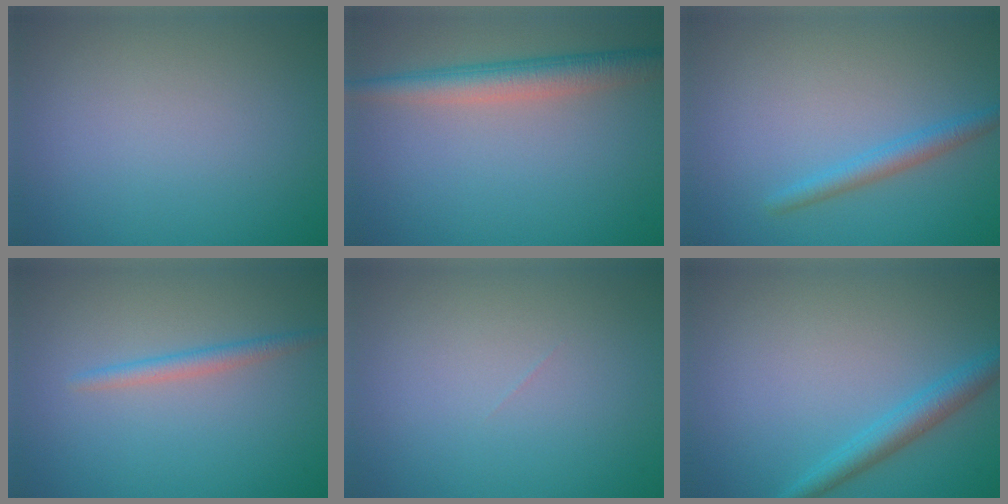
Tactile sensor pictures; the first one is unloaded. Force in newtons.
{"total": 4.0, "press": 4.0, "slide": 0.1}
{"total": 2.0, "press": 2.0, "slide": 0.1}
{"total": 1.6, "press": 1.6, "slide": 0.0}
{"total": 0.0}
{"total": 2.7, "press": 2.7, "slide": 0.3}